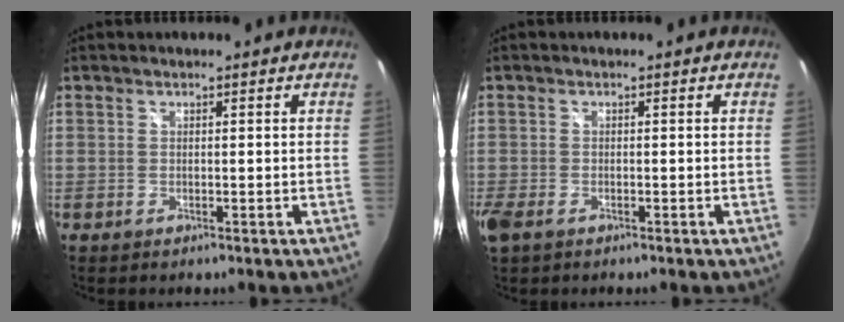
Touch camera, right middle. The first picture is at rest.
{"total": 3.6, "force": [-2.0, 1.9, 2.3], "torque": [-0.054, -0.011, -0.038]}